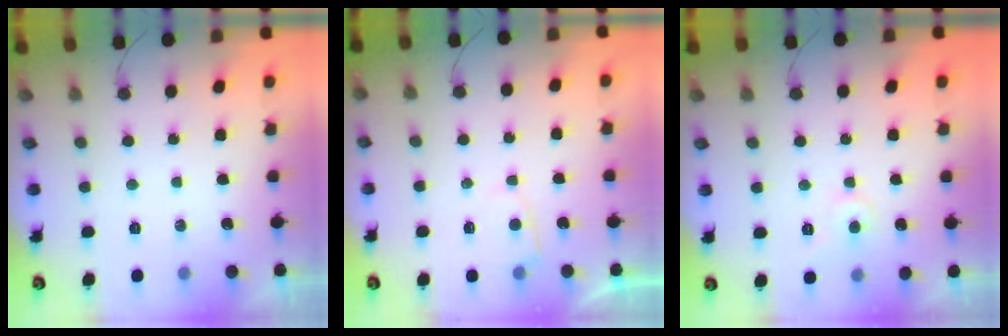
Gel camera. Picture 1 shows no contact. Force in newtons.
{"total": 2.7, "press": 2.7, "slide": 0.3}
{"total": 4.8, "press": 4.7, "slide": 0.6}